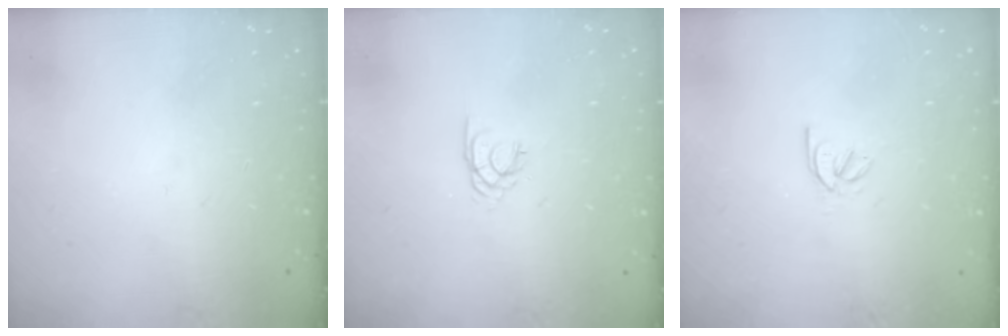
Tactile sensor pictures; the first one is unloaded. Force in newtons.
{"total": 1.7, "press": 1.7, "slide": 0.1}
{"total": 2.5, "press": 2.4, "slide": 0.5}